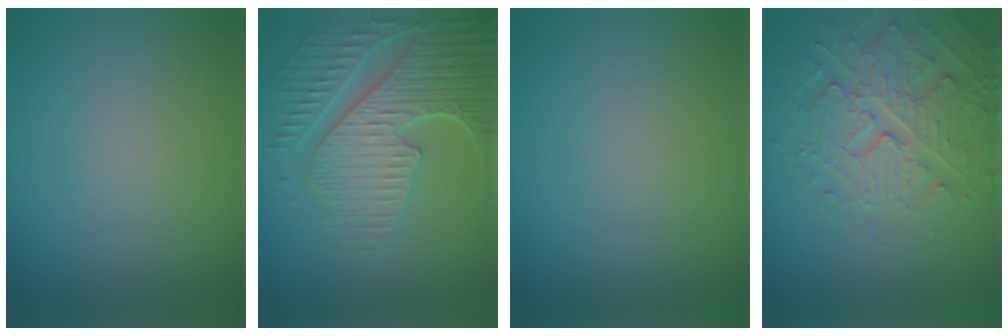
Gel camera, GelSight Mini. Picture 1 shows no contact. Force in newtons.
{"total": 7.3, "press": 5.8, "slide": 4.5}
{"total": 0.0}
{"total": 4.6, "press": 4.4, "slide": 1.1}